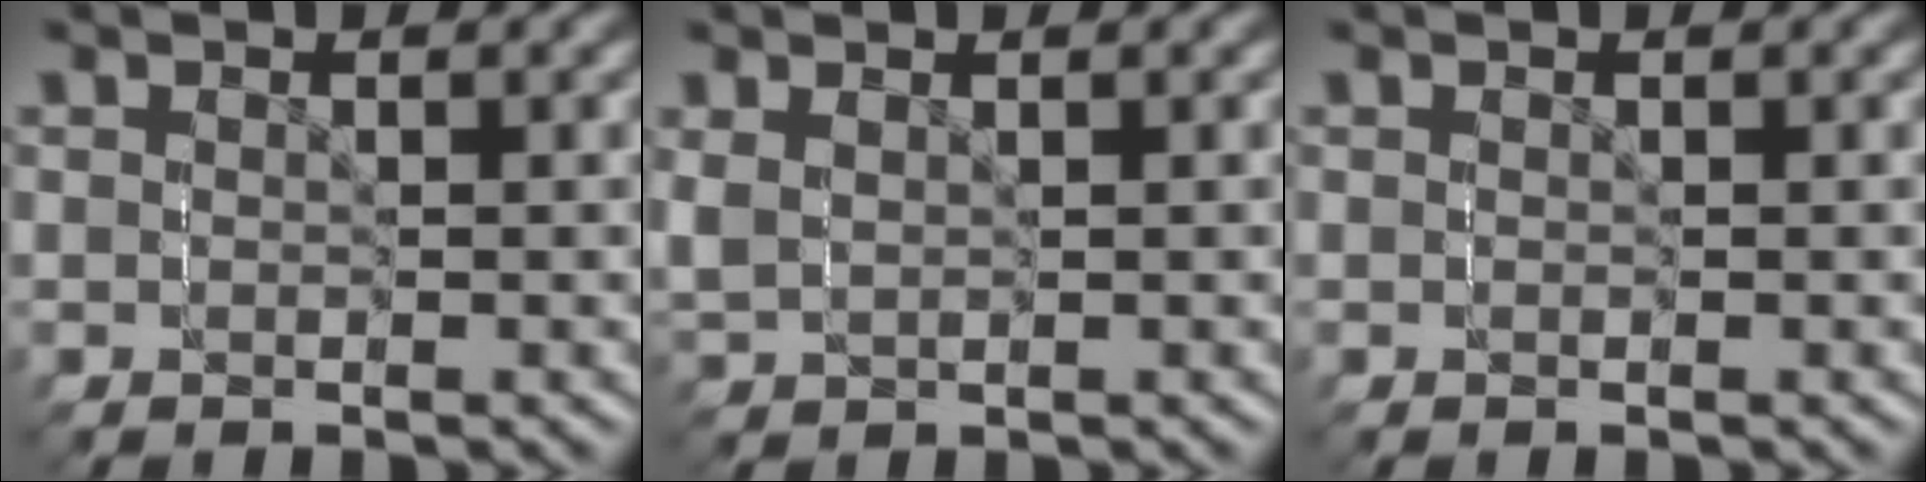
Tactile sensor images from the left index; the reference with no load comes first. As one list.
[{"total": 0.8, "force": [0.1, 0.5, -0.6], "torque": [-0.006, 0.000, 0.005]}, {"total": 0.0}]